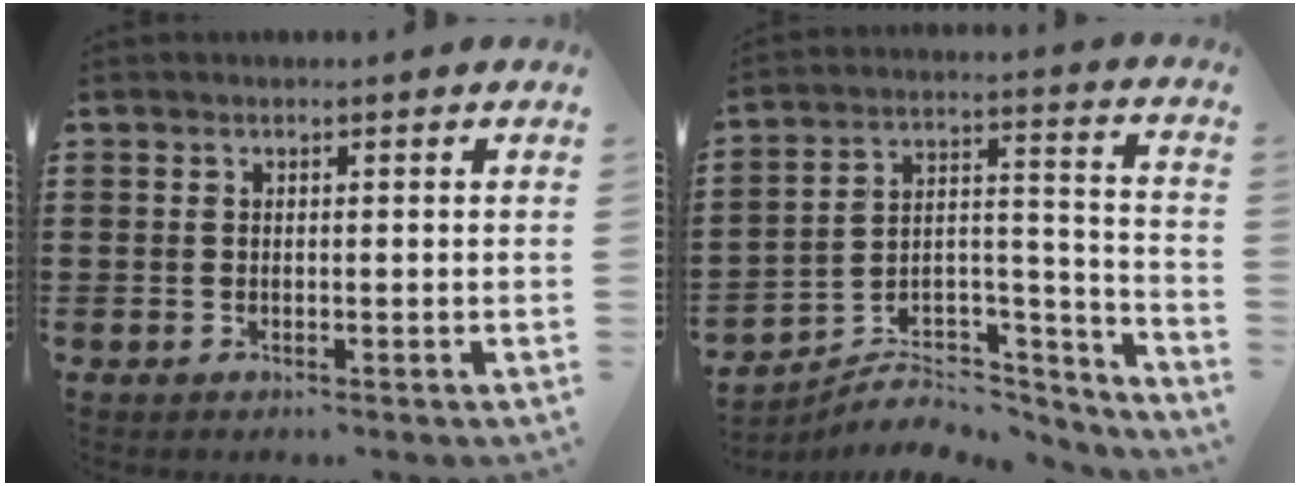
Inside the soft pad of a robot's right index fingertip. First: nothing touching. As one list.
[{"total": 5.5, "force": [-4.7, 2.5, 1.1], "torque": [-0.016, 0.005, -0.090]}]